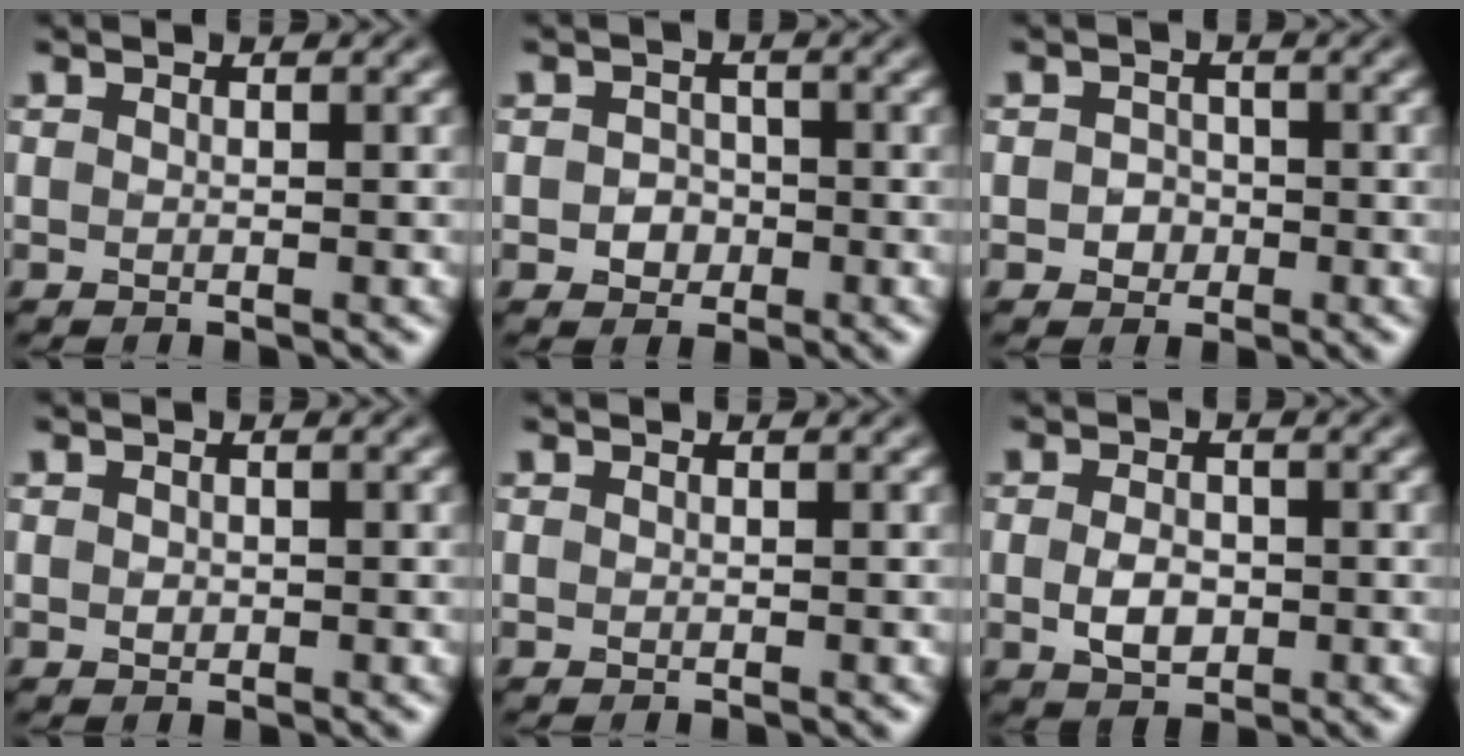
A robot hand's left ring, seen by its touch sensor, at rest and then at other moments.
{"total": 1.8, "force": [-0.5, 1.6, 0.7], "torque": [-0.007, -0.001, -0.011]}
{"total": 1.5, "force": [-0.3, 1.3, 0.5], "torque": [-0.003, -0.001, -0.008]}
{"total": 0.6, "force": [0.0, 0.5, 0.3], "torque": [-0.004, -0.003, 0.000]}
{"total": 0.0}
{"total": 2.8, "force": [-0.4, 1.9, 2.0], "torque": [-0.040, -0.003, -0.008]}